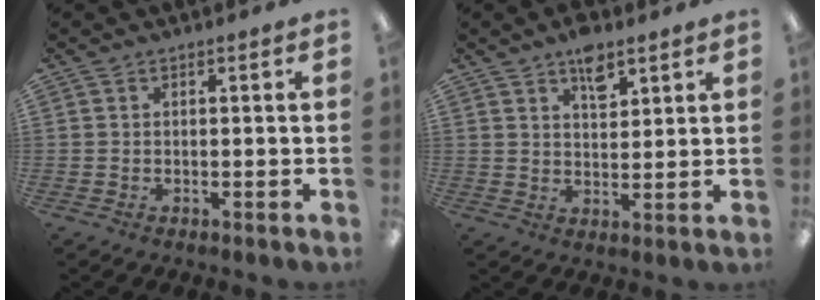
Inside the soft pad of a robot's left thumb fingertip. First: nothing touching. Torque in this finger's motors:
{"motor_torque": [0.84, 0.46, 0.46, -0.37, 0.05]}